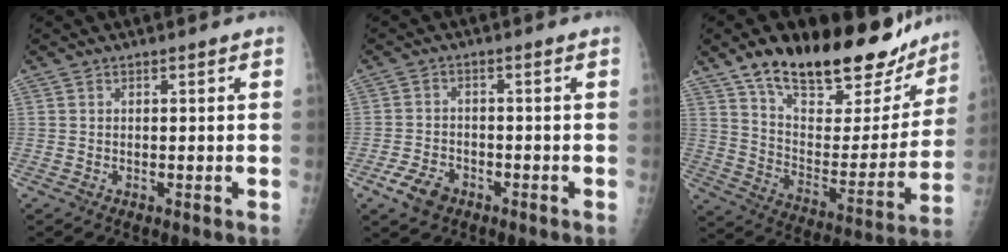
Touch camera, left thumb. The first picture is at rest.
{"total": 5.0, "force": [-2.9, 3.2, 2.6], "torque": [-0.048, 0.012, -0.048]}
{"total": 28.3, "force": [20.4, 11.5, 15.9], "torque": [-0.201, -0.070, 0.315]}